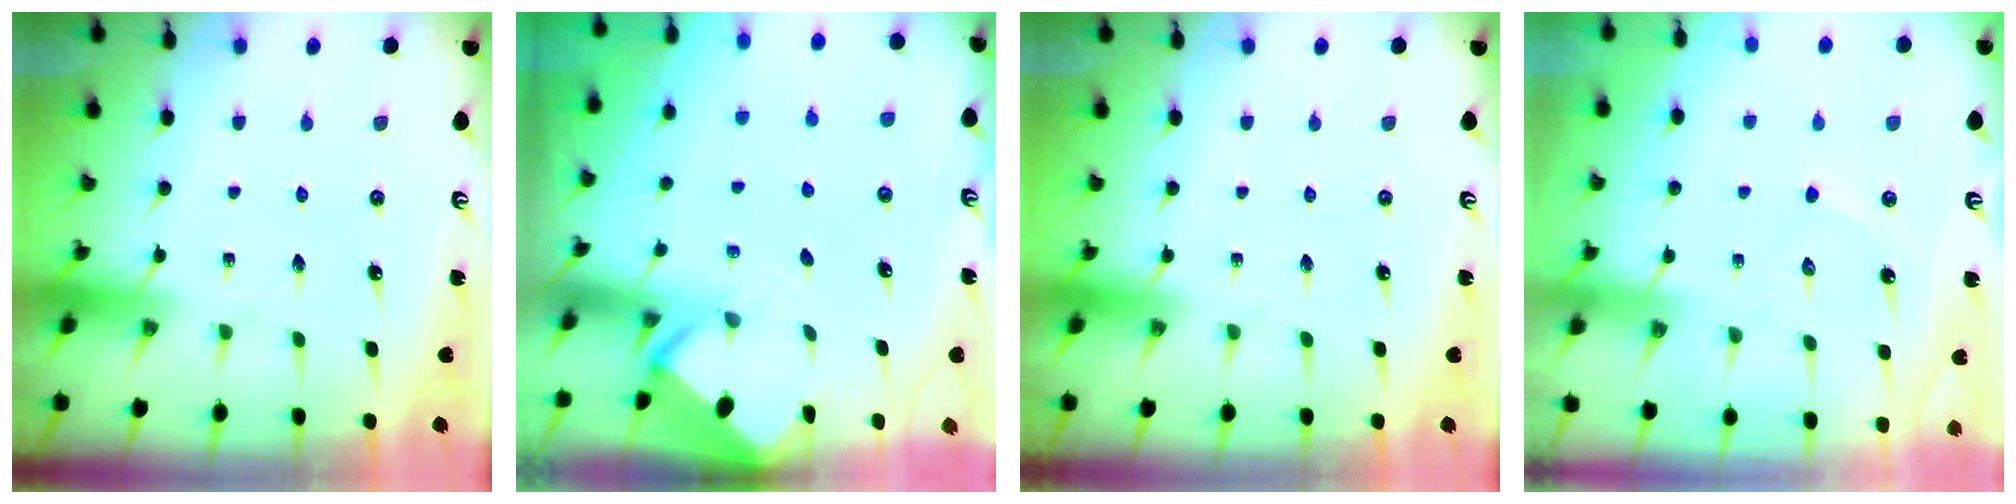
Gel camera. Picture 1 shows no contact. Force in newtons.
{"total": 2.2, "press": 2.2, "slide": 0.2}
{"total": 0.0}
{"total": 5.0, "press": 5.0, "slide": 0.4}